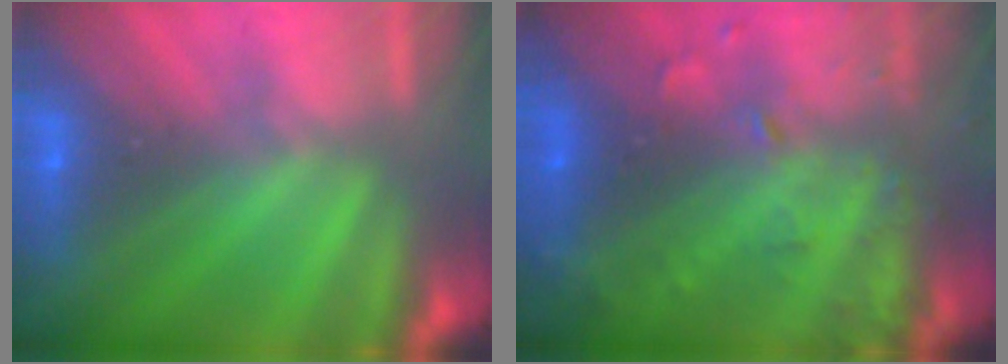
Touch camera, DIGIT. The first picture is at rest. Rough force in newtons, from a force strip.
{"total": 8.5}